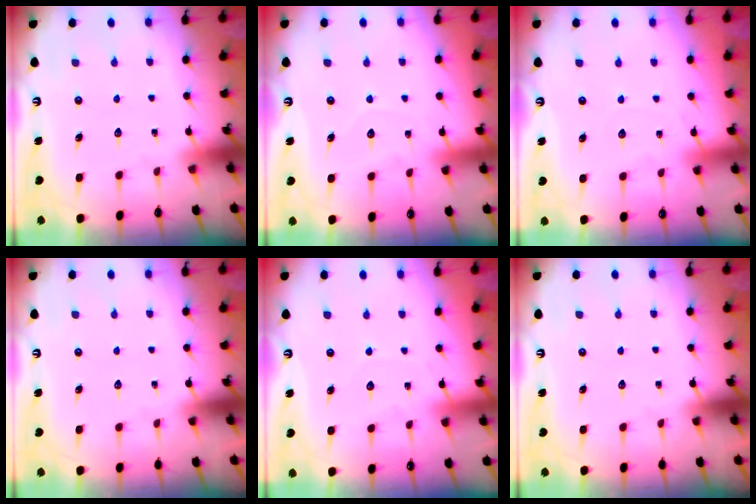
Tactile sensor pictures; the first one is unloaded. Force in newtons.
{"total": 5.7, "press": 5.7, "slide": 0.5}
{"total": 2.8, "press": 2.8, "slide": 0.4}
{"total": 0.0}
{"total": 2.9, "press": 2.9, "slide": 0.3}
{"total": 0.0}